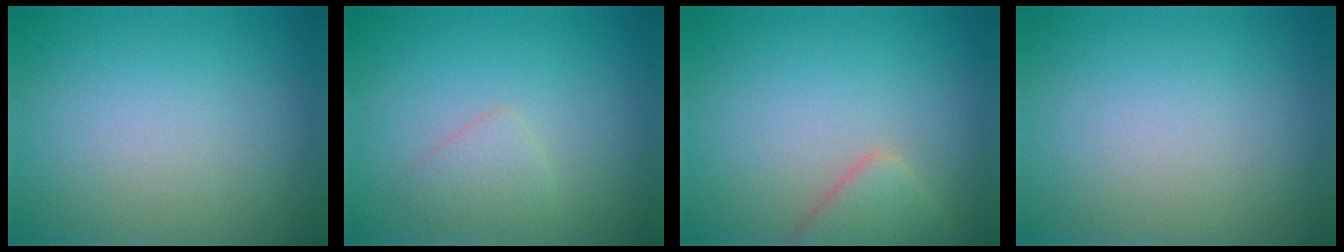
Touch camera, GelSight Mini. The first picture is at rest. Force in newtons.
{"total": 1.6, "press": 1.6, "slide": 0.1}
{"total": 2.8, "press": 2.8, "slide": 0.1}
{"total": 0.0}